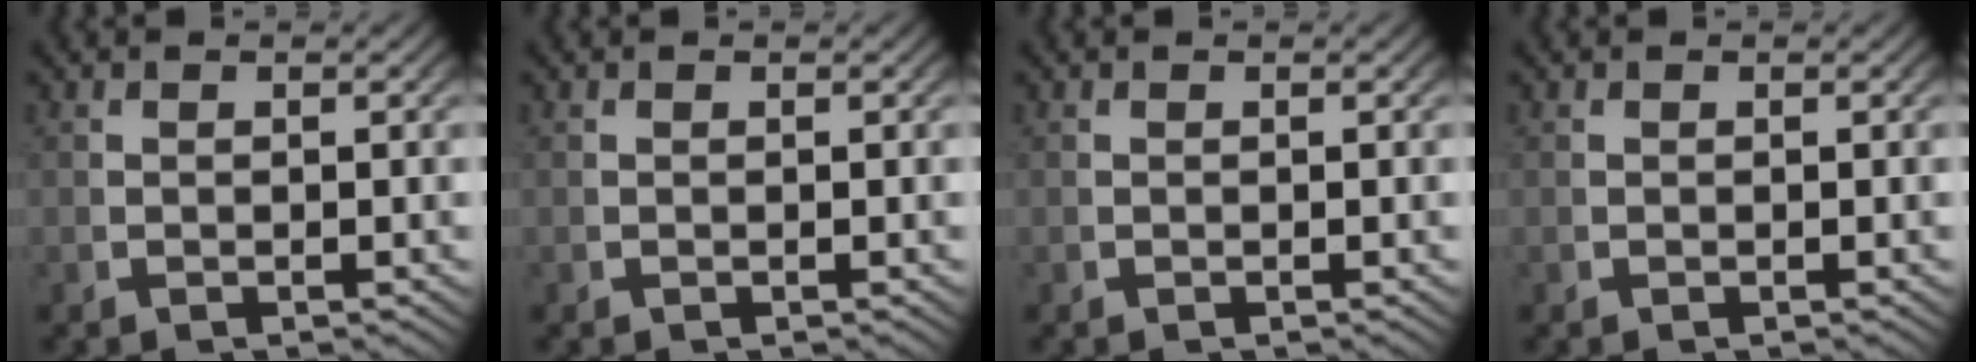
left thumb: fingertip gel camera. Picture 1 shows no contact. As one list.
[{"total": 0.0}, {"total": 0.0}, {"total": 0.0}]